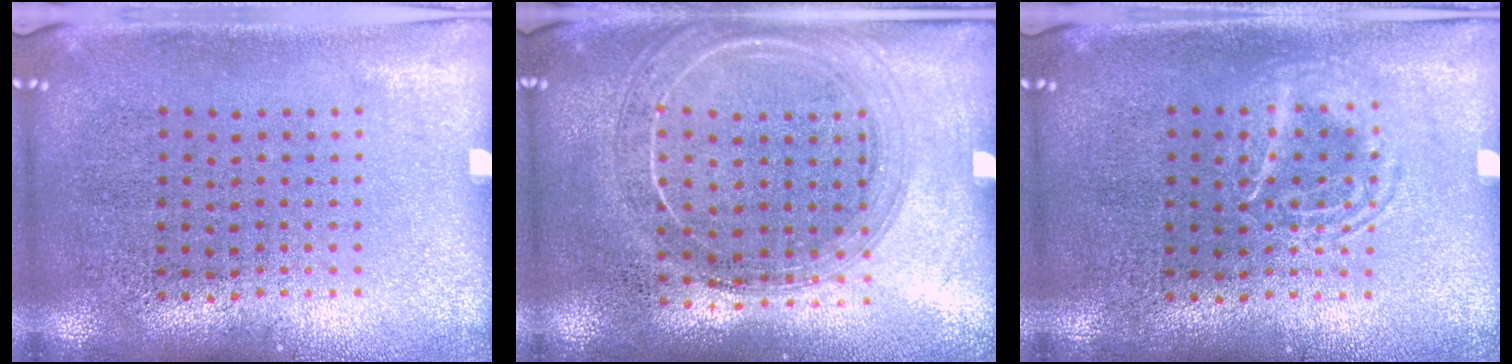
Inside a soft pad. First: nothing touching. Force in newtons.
{"total": 1.6, "press": 1.6, "slide": 0.4}
{"total": 1.7, "press": 1.7, "slide": 0.2}